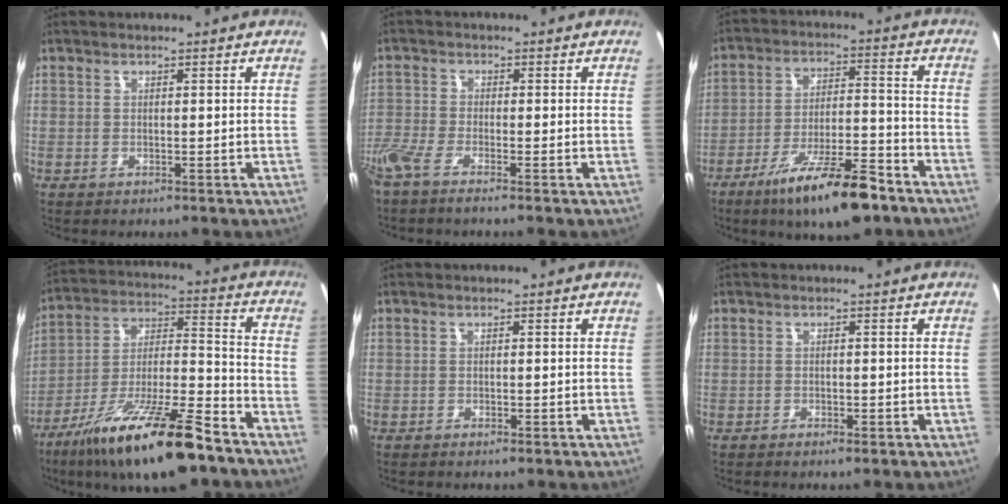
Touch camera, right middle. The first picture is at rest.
{"total": 4.8, "force": [-3.8, 0.3, 2.9], "torque": [-0.079, -0.018, -0.082]}
{"total": 15.8, "force": [-10.9, 3.8, 10.8], "torque": [-0.194, -0.019, -0.175]}
{"total": 21.6, "force": [-14.2, 4.6, 15.6], "torque": [-0.276, -0.022, -0.240]}
{"total": 0.6, "force": [-0.4, 0.2, 0.3], "torque": [-0.006, -0.003, -0.009]}
{"total": 1.4, "force": [-1.0, 0.6, 0.8], "torque": [-0.016, -0.005, -0.017]}